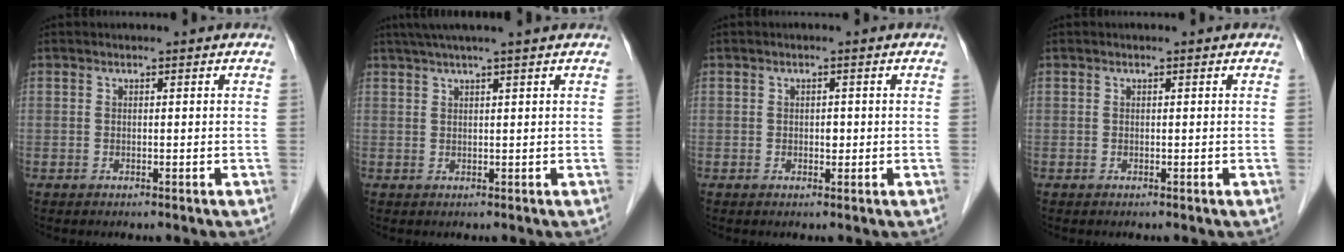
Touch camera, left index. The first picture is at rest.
{"total": 6.4, "force": [5.1, -1.1, 3.7], "torque": [-0.054, 0.029, 0.077]}
{"total": 1.1, "force": [-0.1, 0.8, 0.8], "torque": [-0.012, 0.002, 0.001]}
{"total": 0.0}